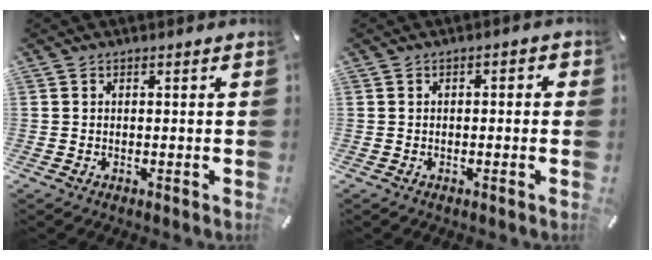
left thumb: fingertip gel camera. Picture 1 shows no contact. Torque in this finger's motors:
{"motor_torque": [-0.06, -0.25, 0.02, 0.03, 0.05]}